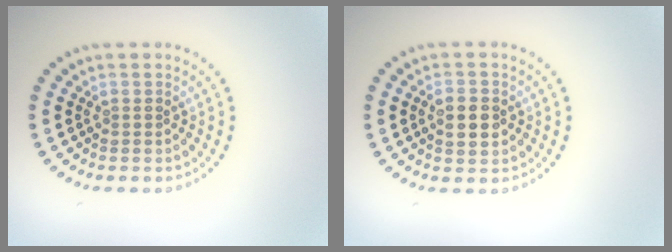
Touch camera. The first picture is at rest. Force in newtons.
{"total": 2.7, "press": 2.7, "slide": 0.1}